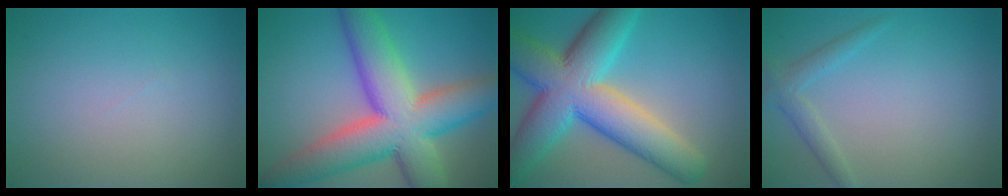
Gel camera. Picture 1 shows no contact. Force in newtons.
{"total": 12.8, "press": 12.8, "slide": 0.7}
{"total": 12.0, "press": 11.9, "slide": 0.6}
{"total": 1.9, "press": 1.9, "slide": 0.2}